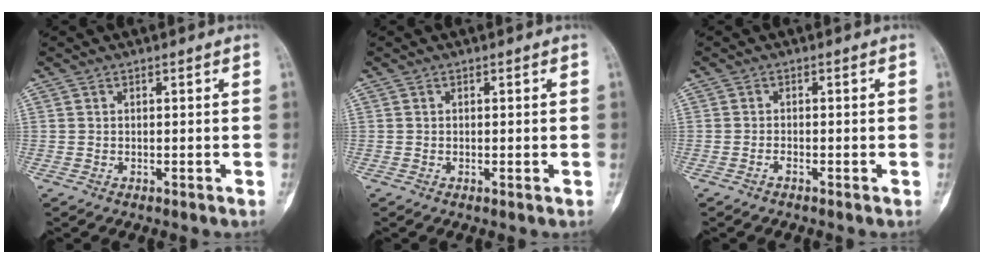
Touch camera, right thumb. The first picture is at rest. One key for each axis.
{"total": 0.5, "fx": -0.1, "fy": 0.1, "fz": 0.5, "tx": -0.005, "ty": -0.002, "tz": 0.000}
{"total": 0.8, "fx": -0.7, "fy": 0.2, "fz": 0.4, "tx": -0.005, "ty": 0.004, "tz": -0.015}